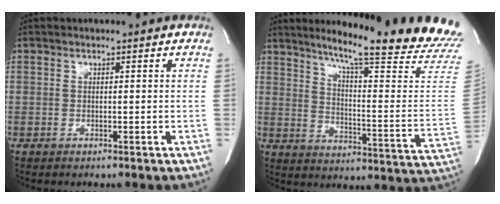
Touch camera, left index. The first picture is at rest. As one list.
[{"total": 24.3, "force": [20.8, -0.8, 12.7], "torque": [-0.183, -0.100, 0.260]}]